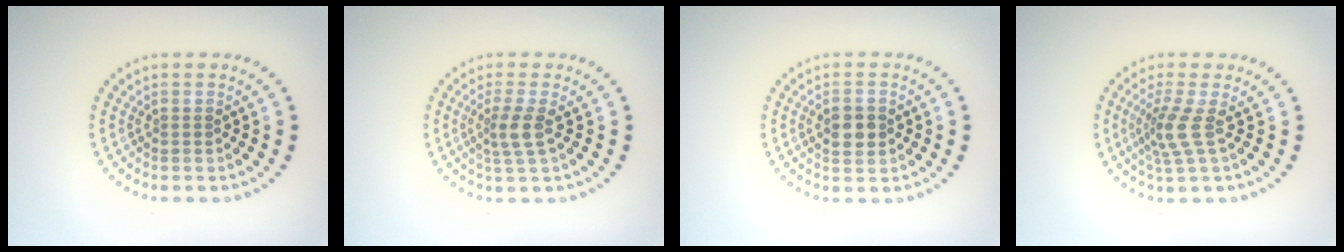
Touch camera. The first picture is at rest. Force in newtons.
{"total": 2.3, "press": 1.7, "slide": 1.5}
{"total": 3.0, "press": 3.0, "slide": 0.1}
{"total": 2.8, "press": 2.0, "slide": 2.0}